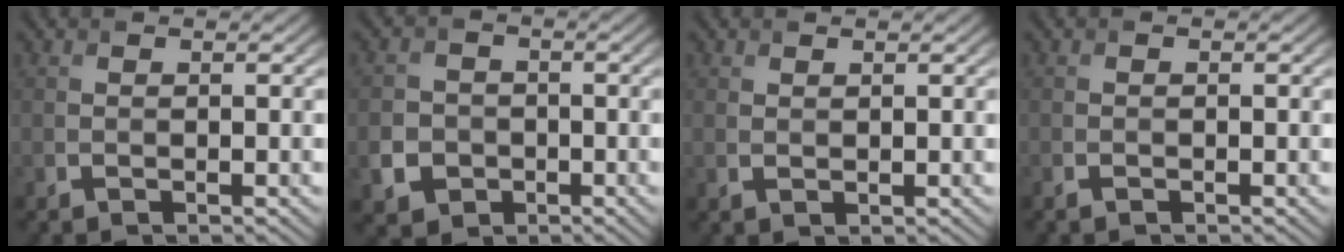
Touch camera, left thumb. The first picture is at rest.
{"total": 5.4, "force": [-1.9, 4.8, 1.4], "torque": [-0.036, -0.013, -0.050]}
{"total": 0.7, "force": [0.6, 0.3, 0.2], "torque": [-0.008, -0.003, 0.013]}
{"total": 0.9, "force": [-0.6, 0.4, 0.4], "torque": [-0.010, -0.002, -0.012]}